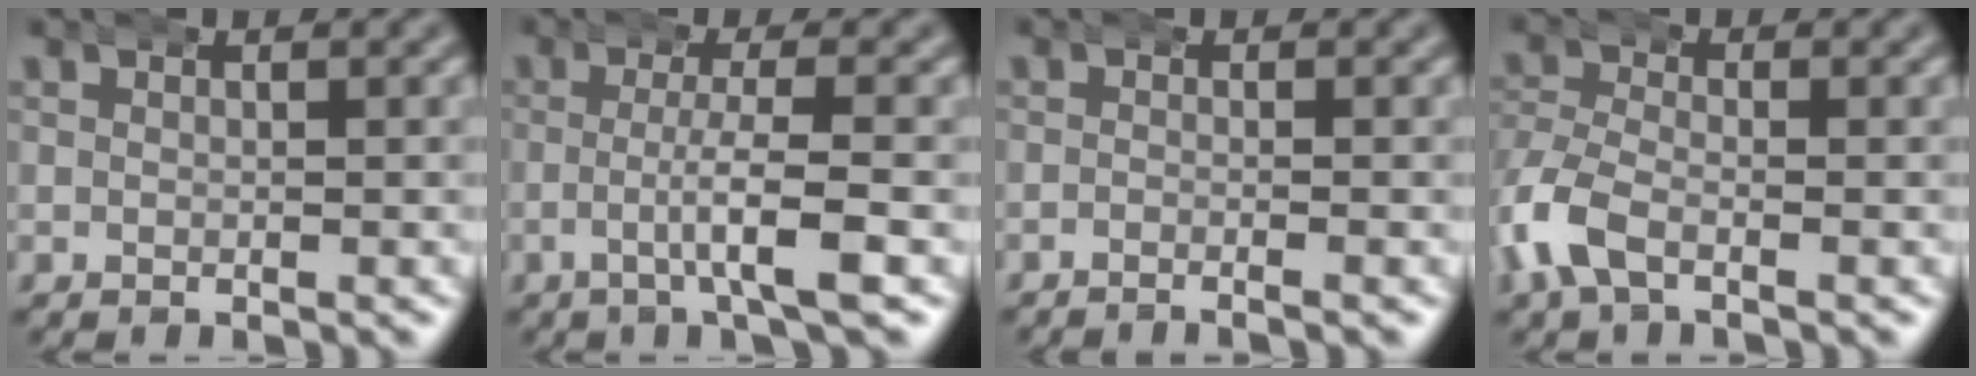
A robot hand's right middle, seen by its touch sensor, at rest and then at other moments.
{"total": 3.8, "force": [-1.2, 0.0, 3.6], "torque": [-0.069, 0.002, -0.024]}
{"total": 1.3, "force": [-1.2, -0.1, 0.5], "torque": [-0.006, 0.005, -0.027]}
{"total": 3.9, "force": [-1.8, 2.5, 2.4], "torque": [-0.080, -0.011, -0.029]}